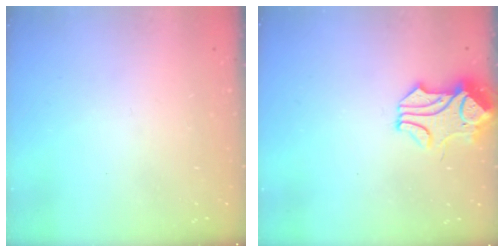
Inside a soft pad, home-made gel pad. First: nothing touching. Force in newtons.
{"total": 0.9, "press": 0.2, "slide": 0.9}